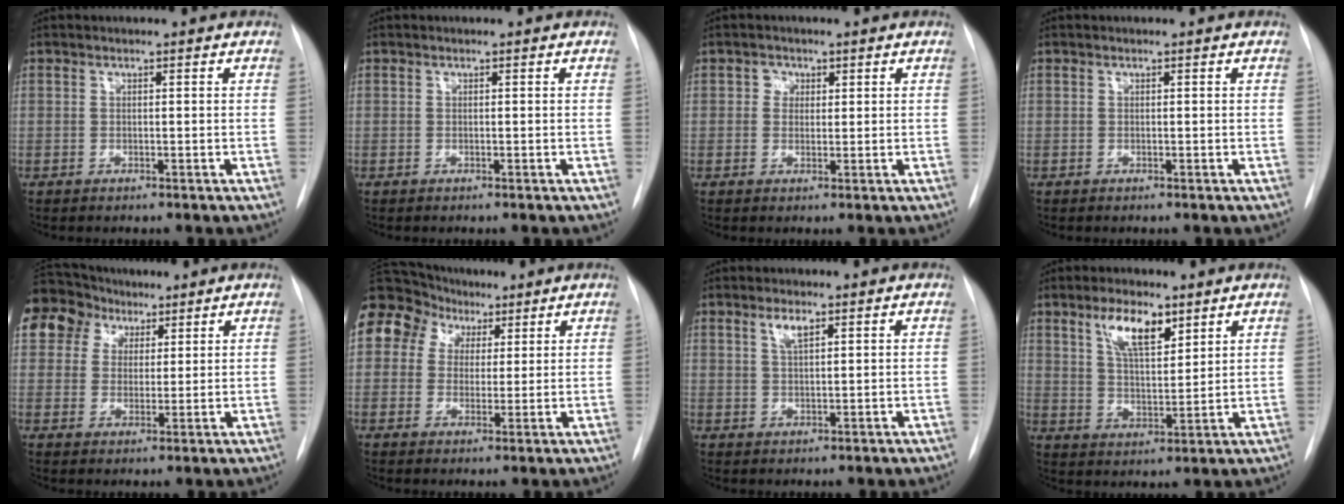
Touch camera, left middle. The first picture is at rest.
{"total": 0.0}
{"total": 1.8, "force": [0.7, 1.6, 0.5], "torque": [-0.005, 0.003, 0.008]}
{"total": 0.0}
{"total": 13.8, "force": [7.7, 10.7, 4.1], "torque": [-0.114, 0.064, 0.148]}
{"total": 17.3, "force": [7.4, 14.0, 6.7], "torque": [-0.196, 0.093, 0.142]}
{"total": 2.6, "force": [1.5, 0.7, 2.0], "torque": [-0.043, 0.001, 0.030]}
{"total": 7.7, "force": [4.6, 2.5, 5.6], "torque": [-0.108, 0.002, 0.085]}